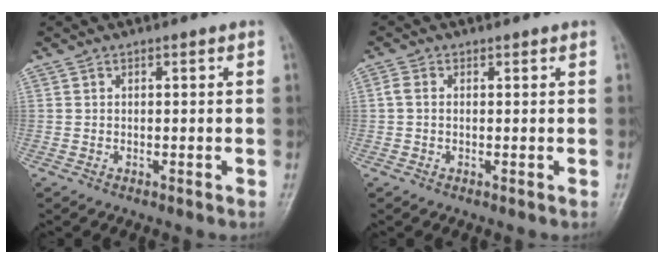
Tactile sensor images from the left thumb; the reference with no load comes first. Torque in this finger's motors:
{"motor_torque": [0.06, 0.12, 0.18, -0.09, 0.01]}